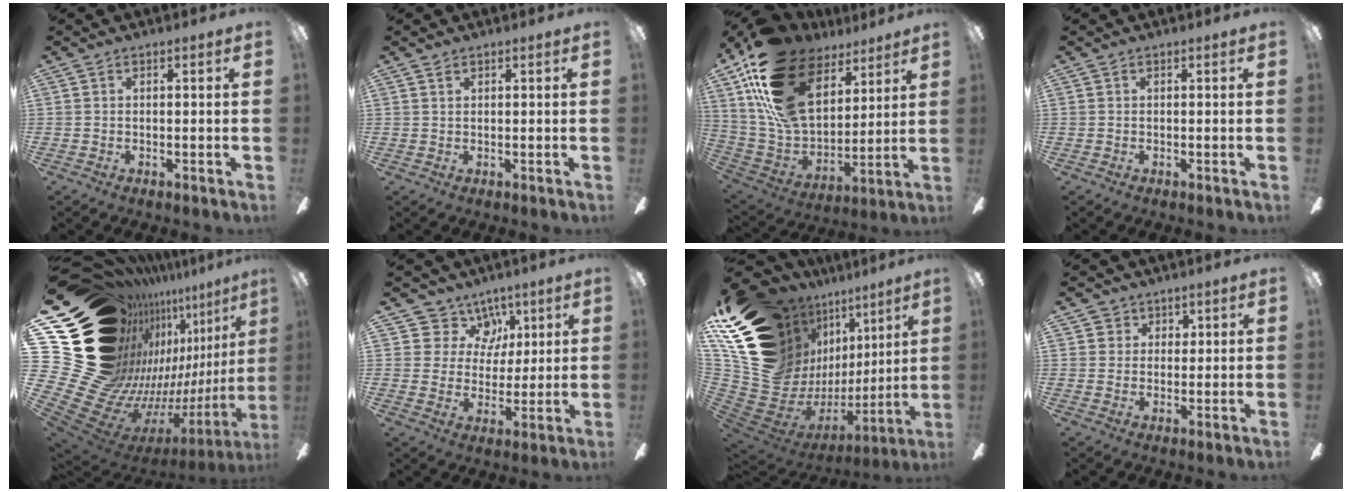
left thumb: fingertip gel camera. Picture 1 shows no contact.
{"total": 0.8, "force": [0.6, 0.4, 0.4], "torque": [-0.009, 0.002, 0.011]}
{"total": 23.6, "force": [12.7, 14.4, 13.8], "torque": [-0.277, -0.061, 0.237]}
{"total": 0.0}
{"total": 29.2, "force": [9.9, 19.9, 19.0], "torque": [-0.342, -0.147, 0.268]}
{"total": 9.4, "force": [5.4, 7.5, 1.3], "torque": [-0.047, -0.033, 0.108]}
{"total": 20.7, "force": [10.8, 13.8, 11.0], "torque": [-0.198, -0.109, 0.247]}
{"total": 3.4, "force": [1.9, 2.9, -0.1], "torque": [0.005, -0.002, 0.032]}